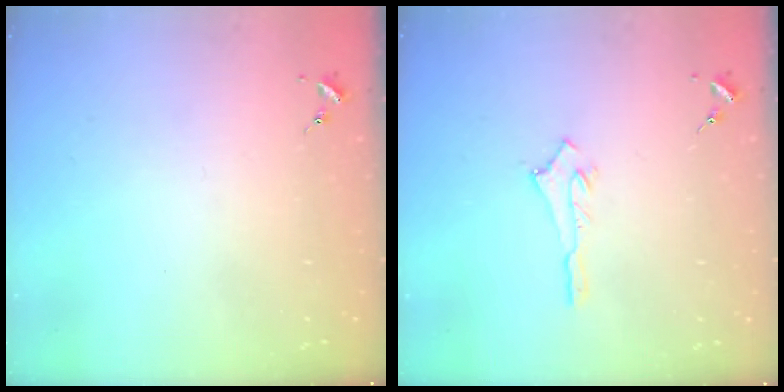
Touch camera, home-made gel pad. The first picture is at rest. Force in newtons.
{"total": 2.7, "press": 2.7, "slide": 0.1}